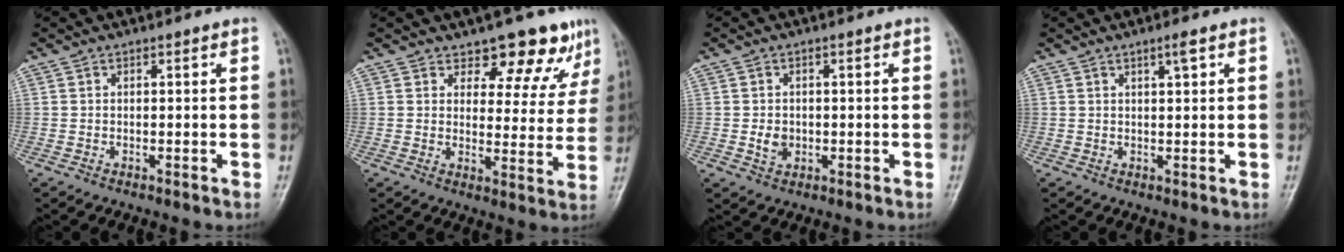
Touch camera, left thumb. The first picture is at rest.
{"total": 10.1, "force": [8.1, 4.8, 3.4], "torque": [0.002, -0.054, 0.091]}
{"total": 2.8, "force": [-0.4, 2.3, 1.6], "torque": [-0.021, 0.000, -0.004]}
{"total": 2.0, "force": [1.1, 0.3, 1.6], "torque": [-0.026, -0.005, 0.020]}